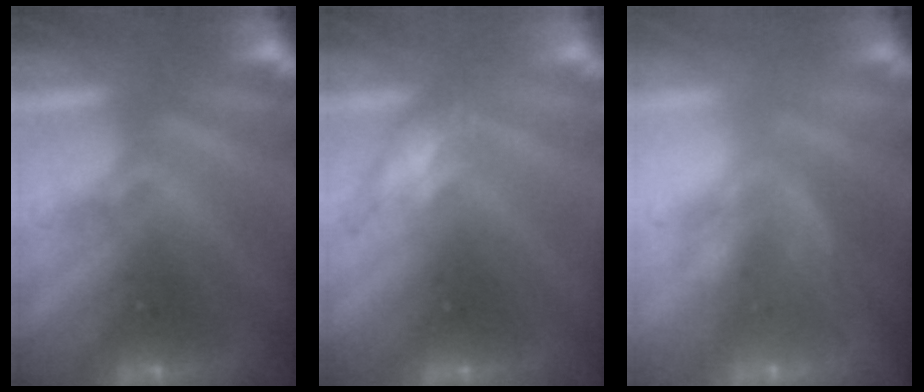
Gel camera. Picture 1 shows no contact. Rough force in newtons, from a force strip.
{"total": 2.8}
{"total": 2.3}